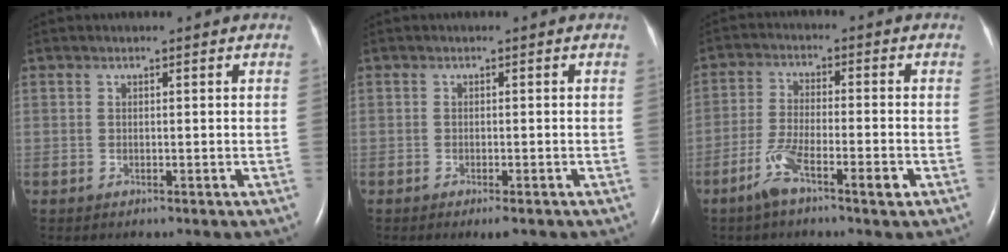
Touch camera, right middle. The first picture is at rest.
{"total": 2.2, "force": [-1.5, 0.5, 1.5], "torque": [-0.020, -0.005, -0.019]}
{"total": 6.2, "force": [-3.6, 0.7, 5.0], "torque": [-0.105, -0.005, -0.069]}